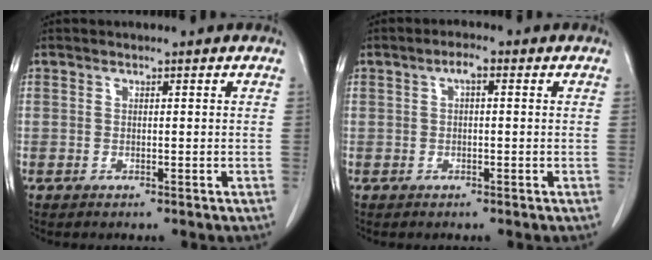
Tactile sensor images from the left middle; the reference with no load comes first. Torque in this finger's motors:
{"motor_torque": [0.77, -0.14, -0.01, 0.01]}